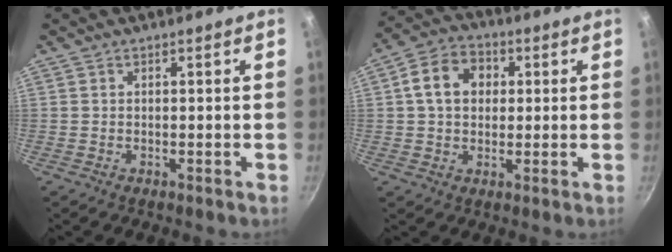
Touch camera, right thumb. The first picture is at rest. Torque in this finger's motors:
{"motor_torque": [0.63, 1.64, 0.51, -0.35, 0.24]}